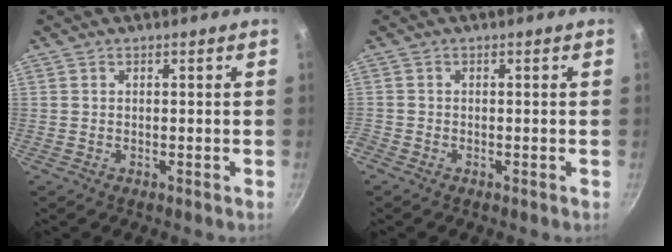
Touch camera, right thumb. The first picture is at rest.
{"total": 0.9, "force": [-0.5, 0.2, 0.7], "torque": [-0.029, 0.004, -0.013]}